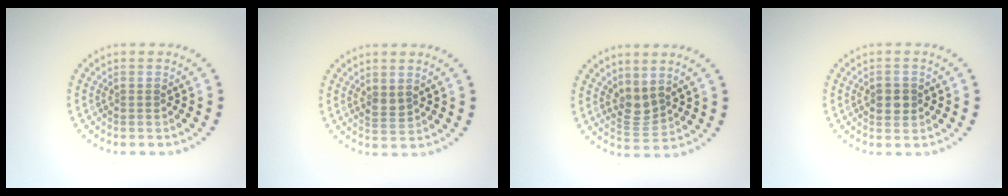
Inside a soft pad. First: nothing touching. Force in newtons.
{"total": 1.2, "press": 1.1, "slide": 0.5}
{"total": 2.2, "press": 1.8, "slide": 1.4}
{"total": 1.9, "press": 1.9, "slide": 0.3}